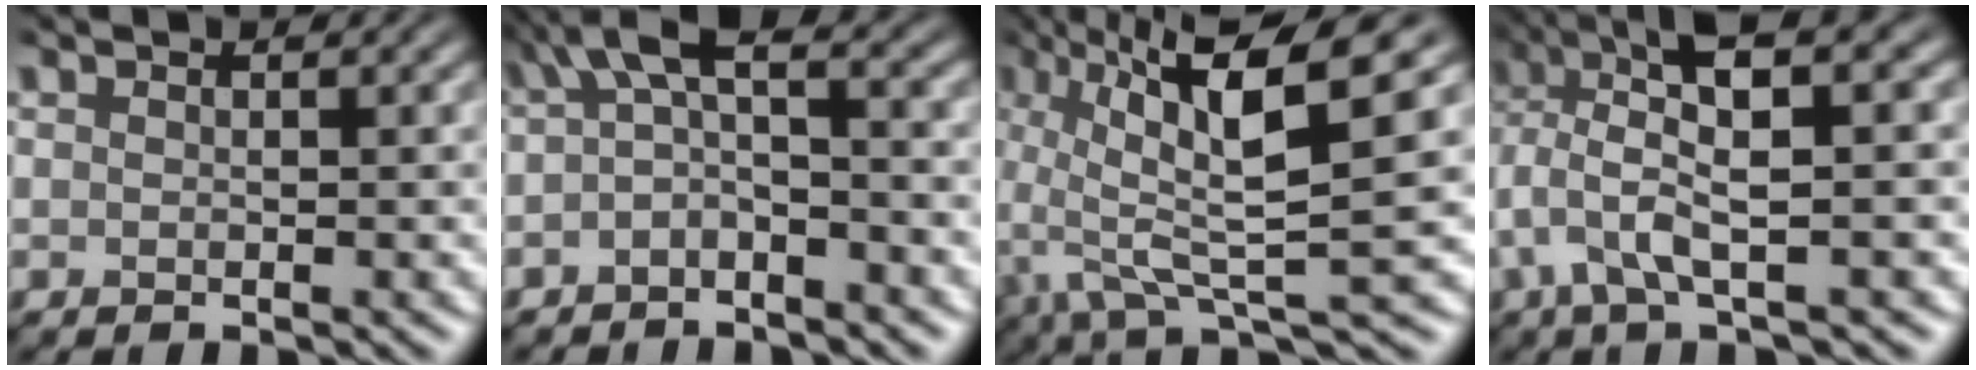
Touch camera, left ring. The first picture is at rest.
{"total": 4.0, "force": [-0.3, 1.5, 3.6], "torque": [-0.060, 0.015, -0.016]}
{"total": 9.4, "force": [1.4, 2.0, 9.0], "torque": [-0.158, 0.007, 0.021]}
{"total": 6.5, "force": [2.1, 1.5, 6.0], "torque": [-0.126, 0.009, 0.036]}